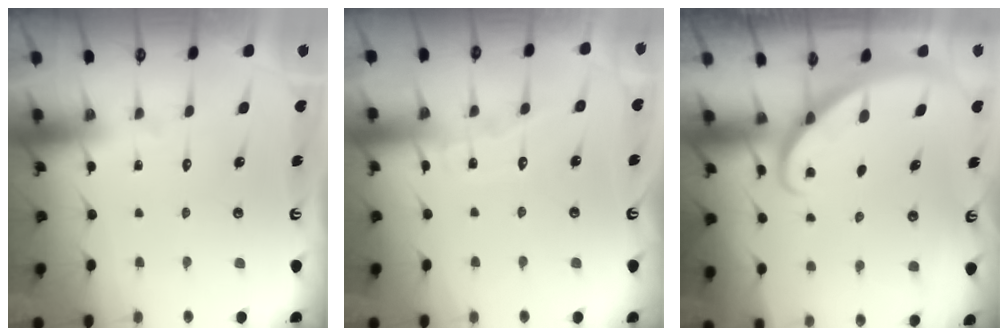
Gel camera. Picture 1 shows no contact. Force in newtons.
{"total": 5.4, "press": 5.4, "slide": 0.6}
{"total": 2.1, "press": 2.1, "slide": 0.1}